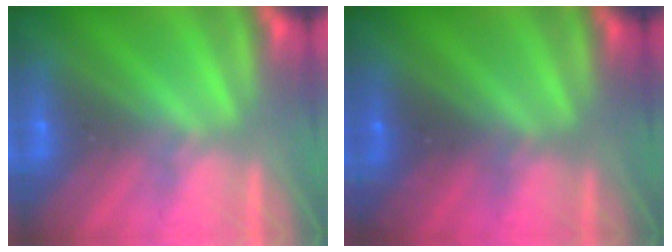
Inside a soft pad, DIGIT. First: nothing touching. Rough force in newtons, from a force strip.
{"total": 2.4}